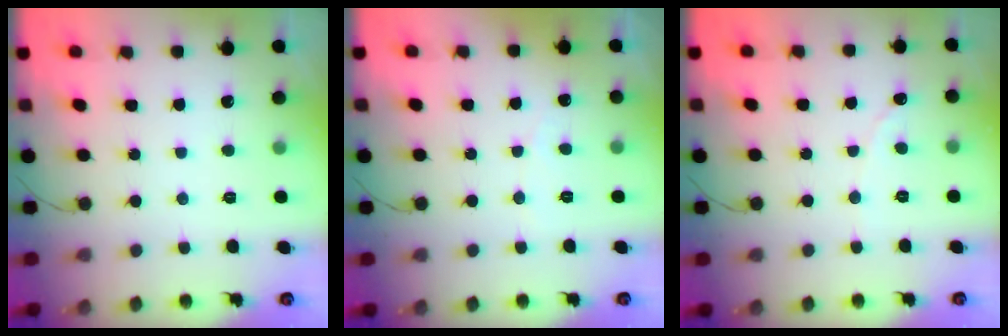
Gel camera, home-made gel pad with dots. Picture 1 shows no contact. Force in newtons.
{"total": 2.6, "press": 2.6, "slide": 0.2}
{"total": 0.0}